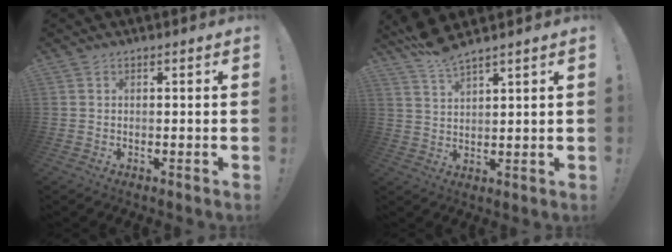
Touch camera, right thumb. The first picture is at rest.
{"total": 5.6, "force": [5.1, 0.4, 2.2], "torque": [-0.055, -0.030, 0.094]}